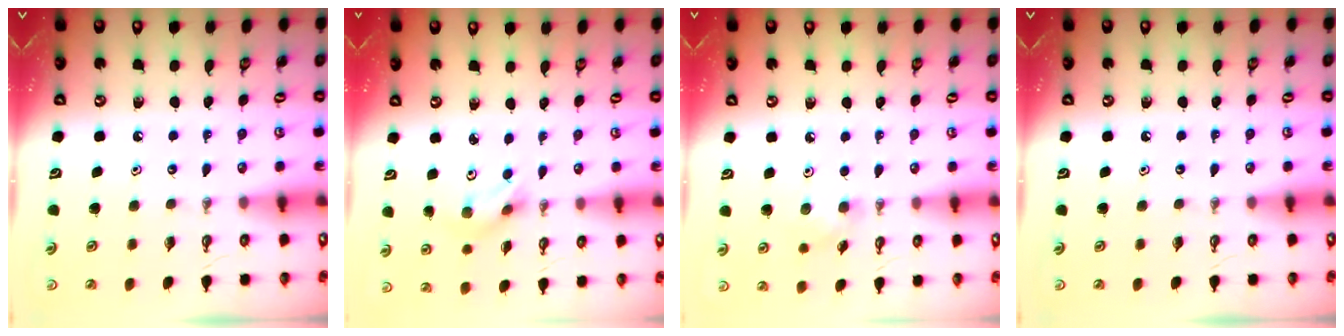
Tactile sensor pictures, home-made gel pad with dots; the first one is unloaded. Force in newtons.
{"total": 4.4, "press": 3.7, "slide": 2.4}
{"total": 5.5, "press": 5.4, "slide": 1.5}
{"total": 0.0}